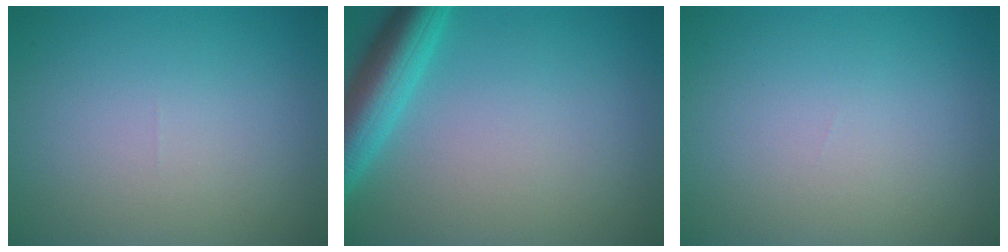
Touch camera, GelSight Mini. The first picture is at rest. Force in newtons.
{"total": 5.3, "press": 5.3, "slide": 0.3}
{"total": 0.0}